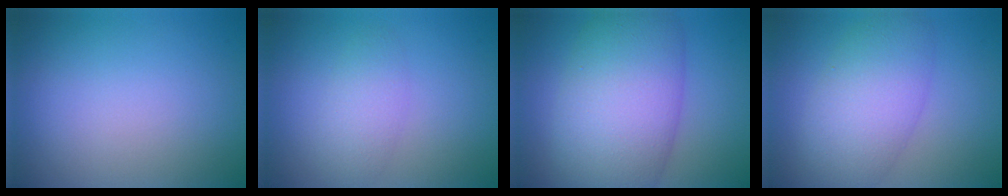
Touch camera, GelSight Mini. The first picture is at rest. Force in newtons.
{"total": 2.4, "press": 2.4, "slide": 0.1}
{"total": 11.1, "press": 11.0, "slide": 0.6}
{"total": 6.5, "press": 6.5, "slide": 0.1}